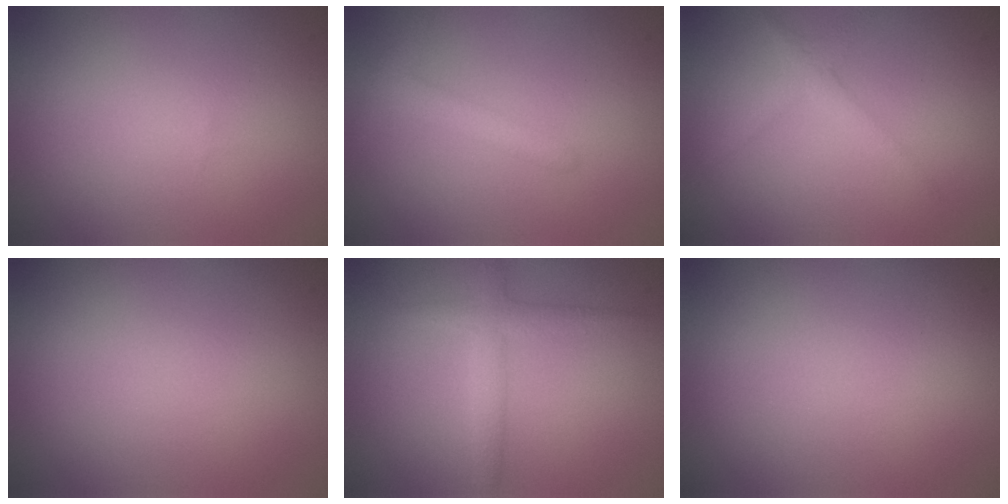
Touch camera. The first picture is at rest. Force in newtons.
{"total": 2.1, "press": 2.1, "slide": 0.1}
{"total": 1.9, "press": 1.9, "slide": 0.0}
{"total": 0.0}
{"total": 2.3, "press": 2.3, "slide": 0.1}
{"total": 0.0}